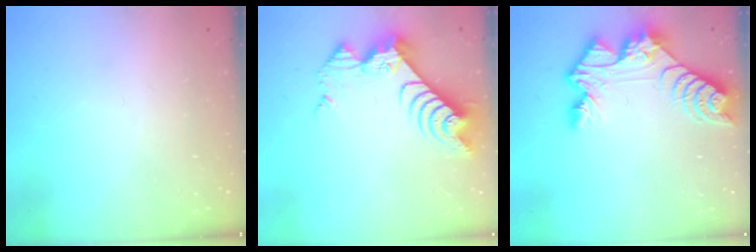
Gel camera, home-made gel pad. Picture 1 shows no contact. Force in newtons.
{"total": 10.4, "press": 10.4, "slide": 1.1}
{"total": 11.2, "press": 11.1, "slide": 1.0}